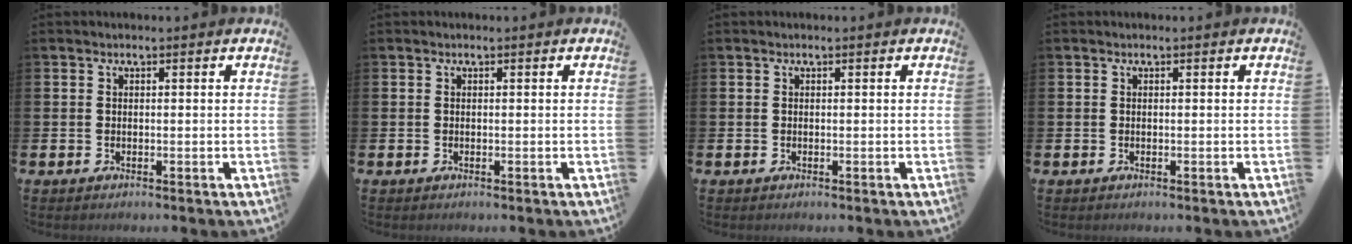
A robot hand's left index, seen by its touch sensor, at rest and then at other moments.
{"total": 0.0}
{"total": 0.0}
{"total": 0.0}